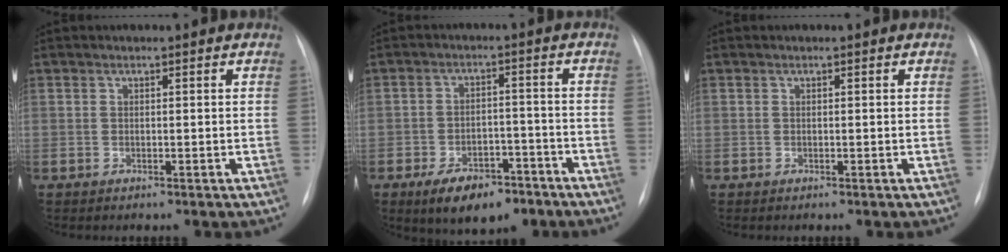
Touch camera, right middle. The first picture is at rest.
{"total": 9.4, "force": [-6.2, 4.5, 5.6], "torque": [-0.088, 0.000, -0.094]}
{"total": 0.0}